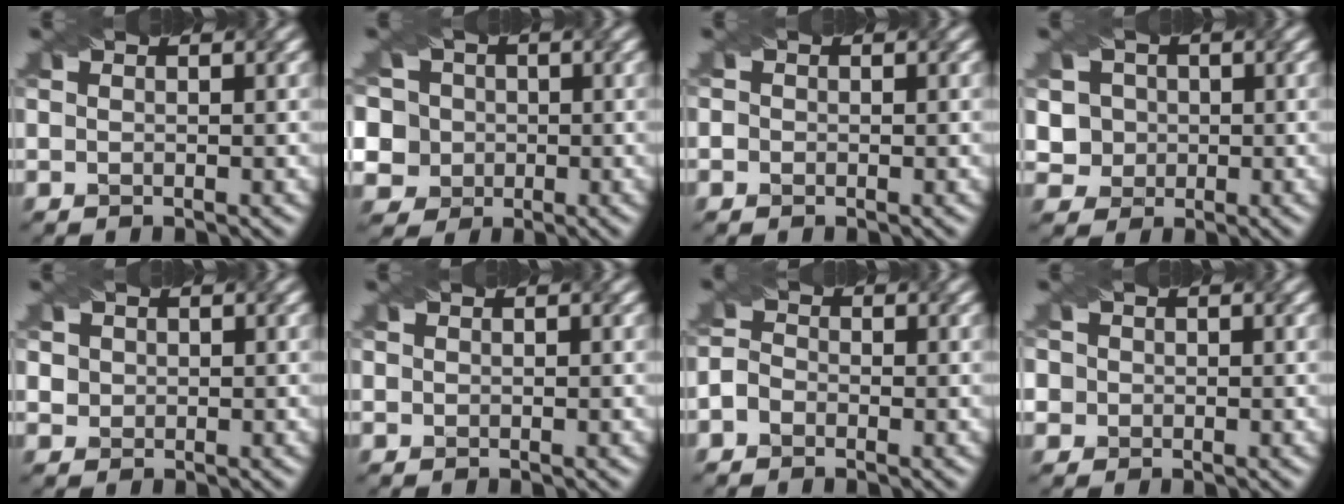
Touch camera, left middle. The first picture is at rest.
{"total": 7.8, "force": [0.8, 7.1, 3.1], "torque": [-0.062, 0.027, -0.016]}
{"total": 1.1, "force": [0.1, 1.0, 0.4], "torque": [0.007, 0.017, -0.014]}
{"total": 4.0, "force": [0.9, 3.7, 1.2], "torque": [-0.011, 0.012, 0.011]}
{"total": 2.8, "force": [1.2, 2.3, 1.1], "torque": [-0.024, 0.015, 0.015]}
{"total": 0.6, "force": [0.4, 0.5, 0.2], "torque": [-0.001, 0.010, 0.001]}
{"total": 1.8, "force": [-1.4, 1.1, 0.6], "torque": [-0.008, 0.003, -0.023]}
{"total": 4.3, "force": [0.8, 4.0, 1.4], "torque": [-0.033, 0.032, -0.009]}